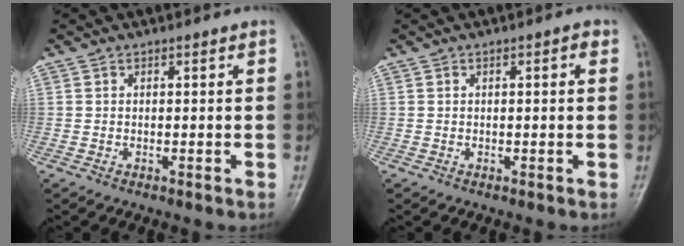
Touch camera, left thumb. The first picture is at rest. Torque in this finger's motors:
{"motor_torque": [-0.21, 0.14, -0.09, -0.09, 0.05]}